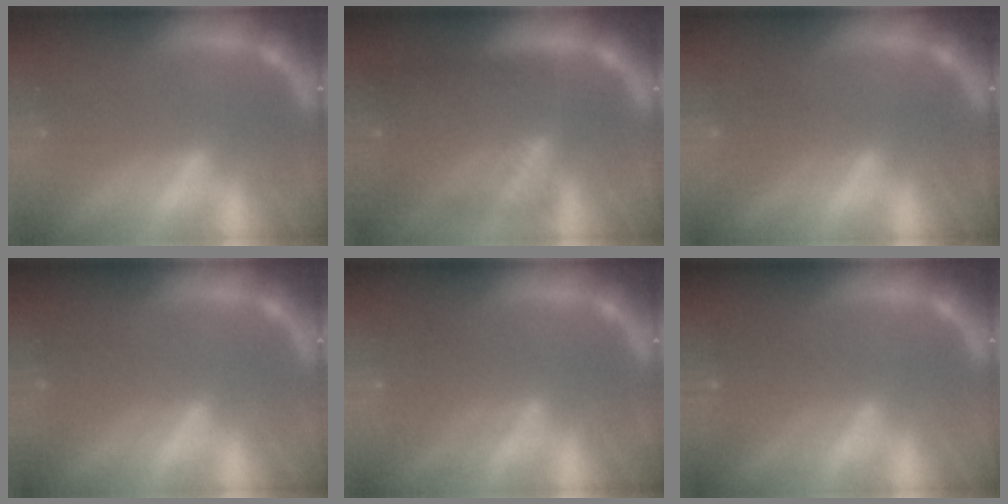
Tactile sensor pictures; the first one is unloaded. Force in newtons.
{"total": 10.1}
{"total": 1.5}
{"total": 2.0}
{"total": 2.5}
{"total": 2.5}